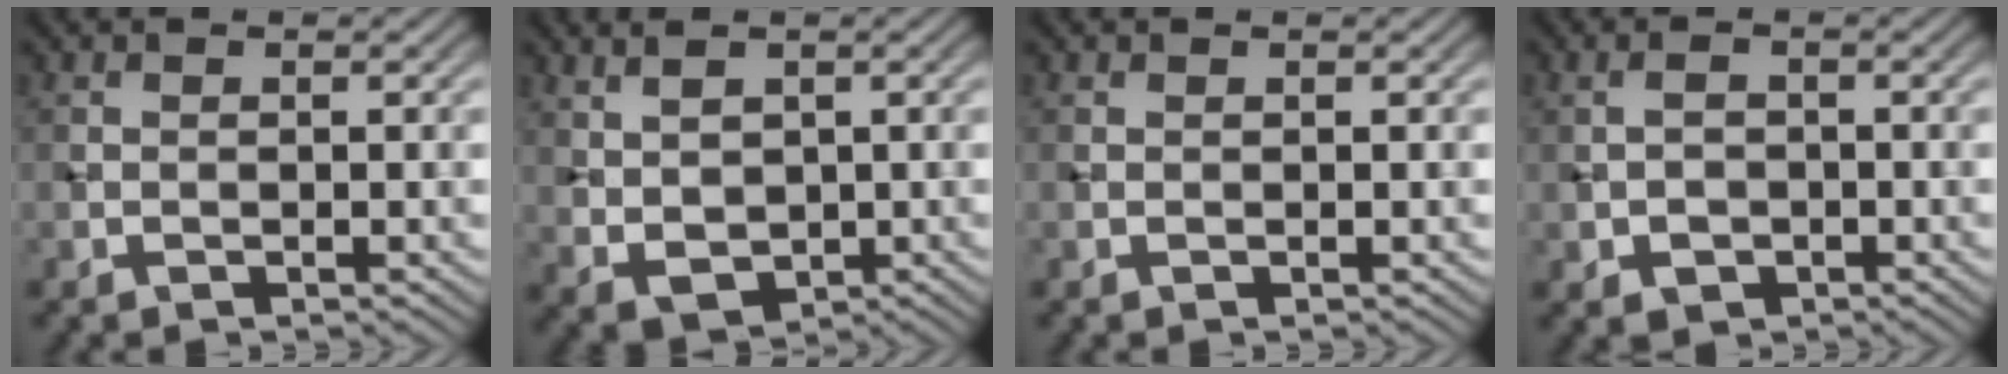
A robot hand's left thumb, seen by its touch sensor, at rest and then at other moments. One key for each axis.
{"total": 4.0, "fx": 0.9, "fy": 2.4, "fz": 3.0, "tx": -0.069, "ty": -0.005, "tz": 0.024}
{"total": 0.0}
{"total": 2.6, "fx": -1.0, "fy": 1.7, "fz": 1.7, "tx": -0.034, "ty": -0.002, "tz": -0.017}